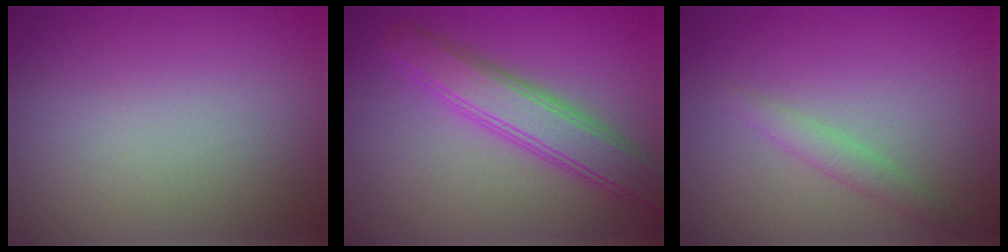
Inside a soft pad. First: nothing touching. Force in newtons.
{"total": 4.9, "press": 4.9, "slide": 0.3}
{"total": 1.6, "press": 1.6, "slide": 0.0}